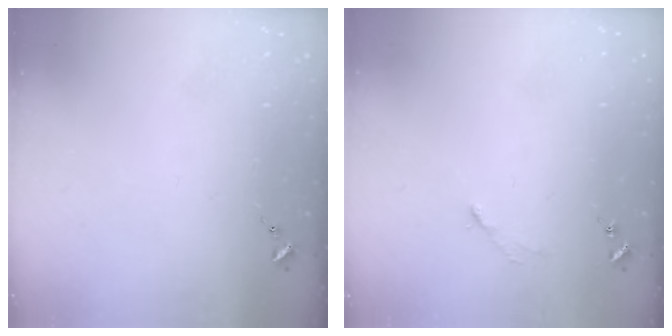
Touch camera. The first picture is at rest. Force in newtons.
{"total": 2.9, "press": 2.9, "slide": 0.4}